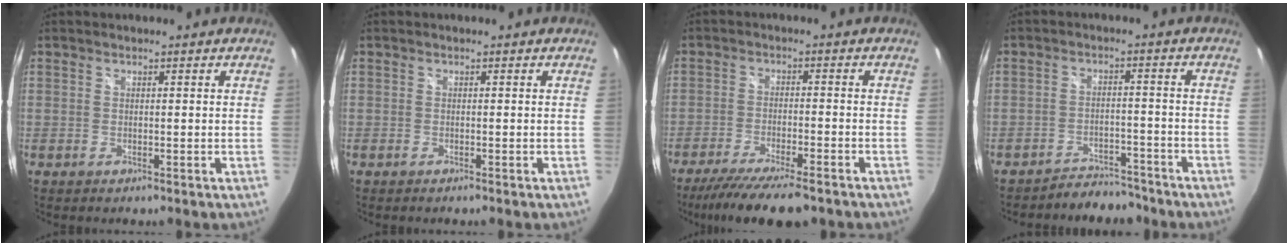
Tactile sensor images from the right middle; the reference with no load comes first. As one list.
[{"total": 0.6, "force": [-0.5, 0.0, 0.3], "torque": [-0.004, -0.001, -0.010]}, {"total": 13.2, "force": [-10.8, 2.2, 7.2], "torque": [-0.149, -0.036, -0.172]}, {"total": 6.5, "force": [-6.1, 2.2, 0.6], "torque": [-0.022, 0.012, -0.082]}]